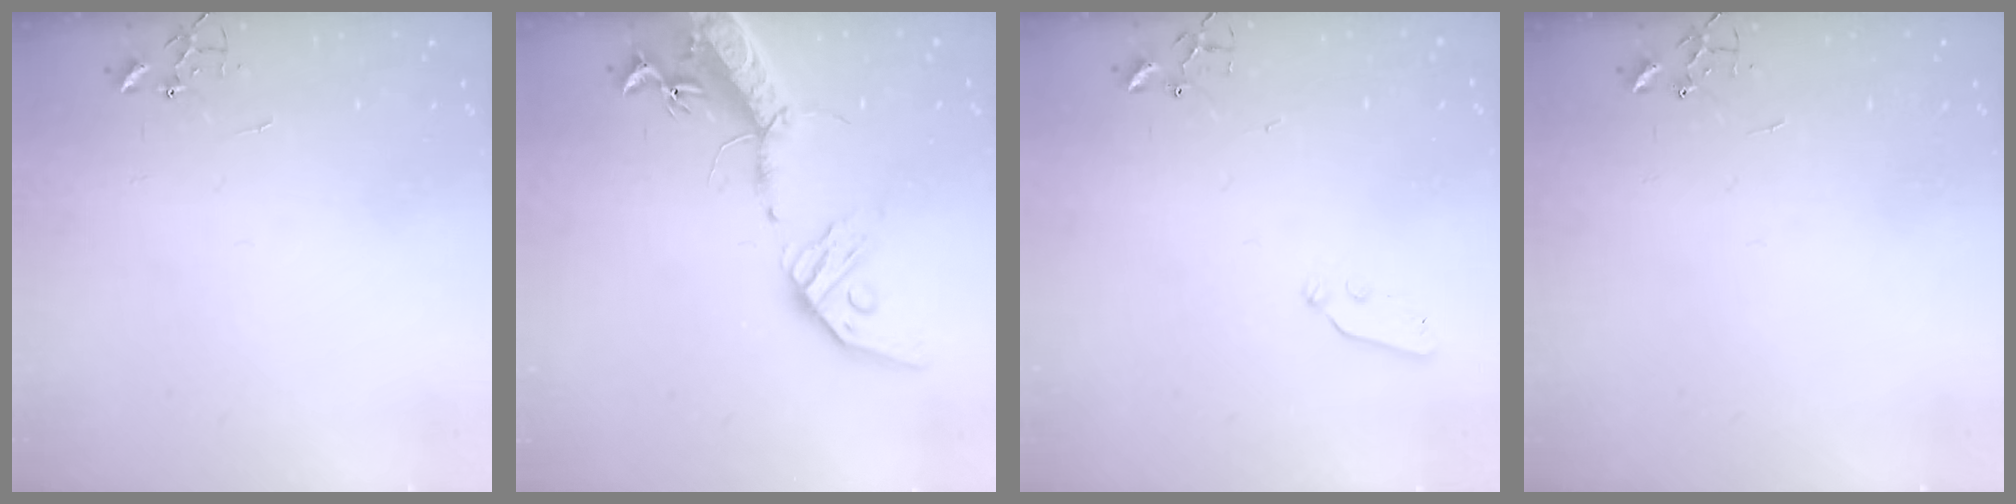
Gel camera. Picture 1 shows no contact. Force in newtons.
{"total": 20.5, "press": 20.0, "slide": 4.4}
{"total": 3.2, "press": 3.2, "slide": 0.5}
{"total": 0.0}